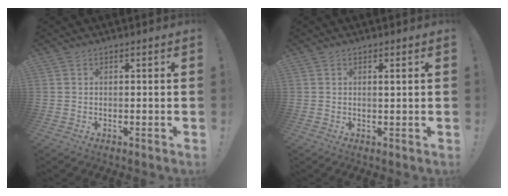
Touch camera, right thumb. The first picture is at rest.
{"total": 0.9, "force": [0.3, -0.1, 0.9], "torque": [-0.003, -0.006, 0.001]}